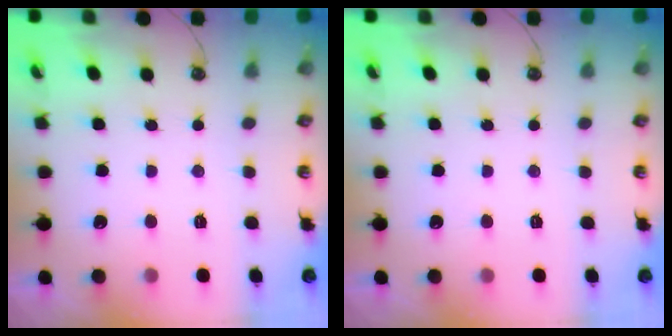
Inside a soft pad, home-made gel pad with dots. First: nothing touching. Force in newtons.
{"total": 0.0}